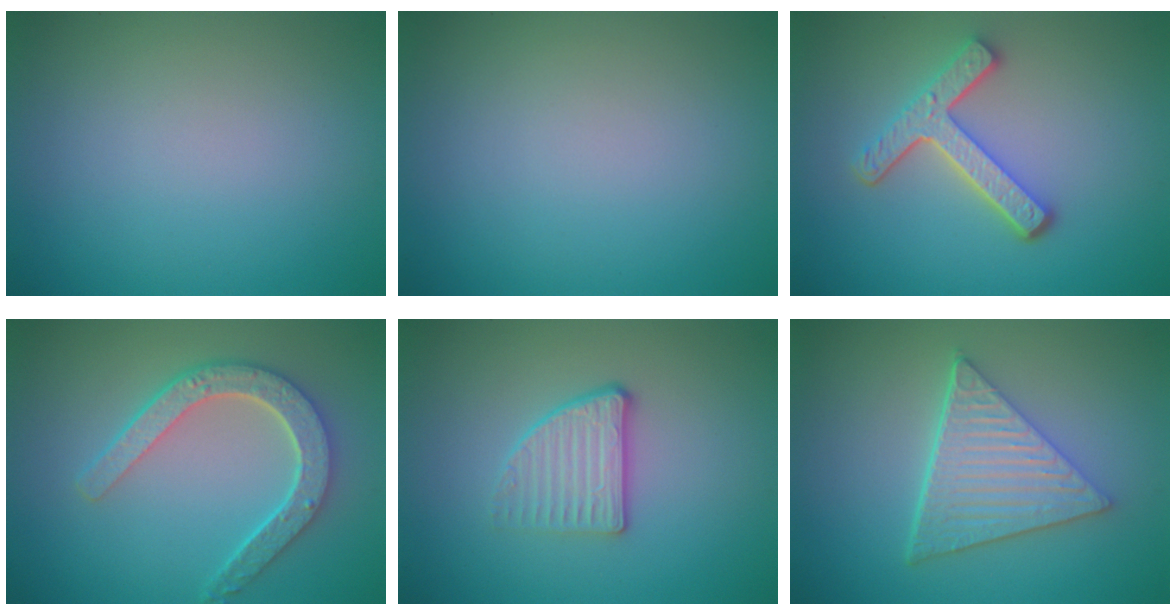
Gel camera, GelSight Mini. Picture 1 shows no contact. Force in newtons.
{"total": 0.0}
{"total": 4.5, "press": 3.4, "slide": 2.9}
{"total": 5.1, "press": 4.0, "slide": 3.2}
{"total": 2.9, "press": 2.5, "slide": 1.4}
{"total": 6.1, "press": 4.4, "slide": 4.2}